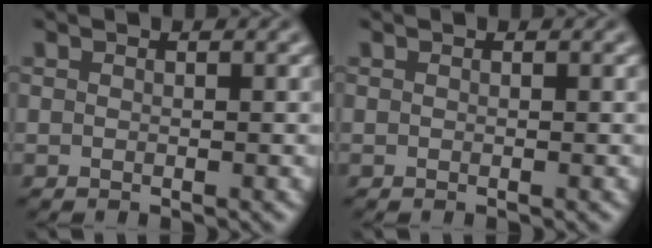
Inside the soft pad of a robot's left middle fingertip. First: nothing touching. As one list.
[{"total": 0.0}]